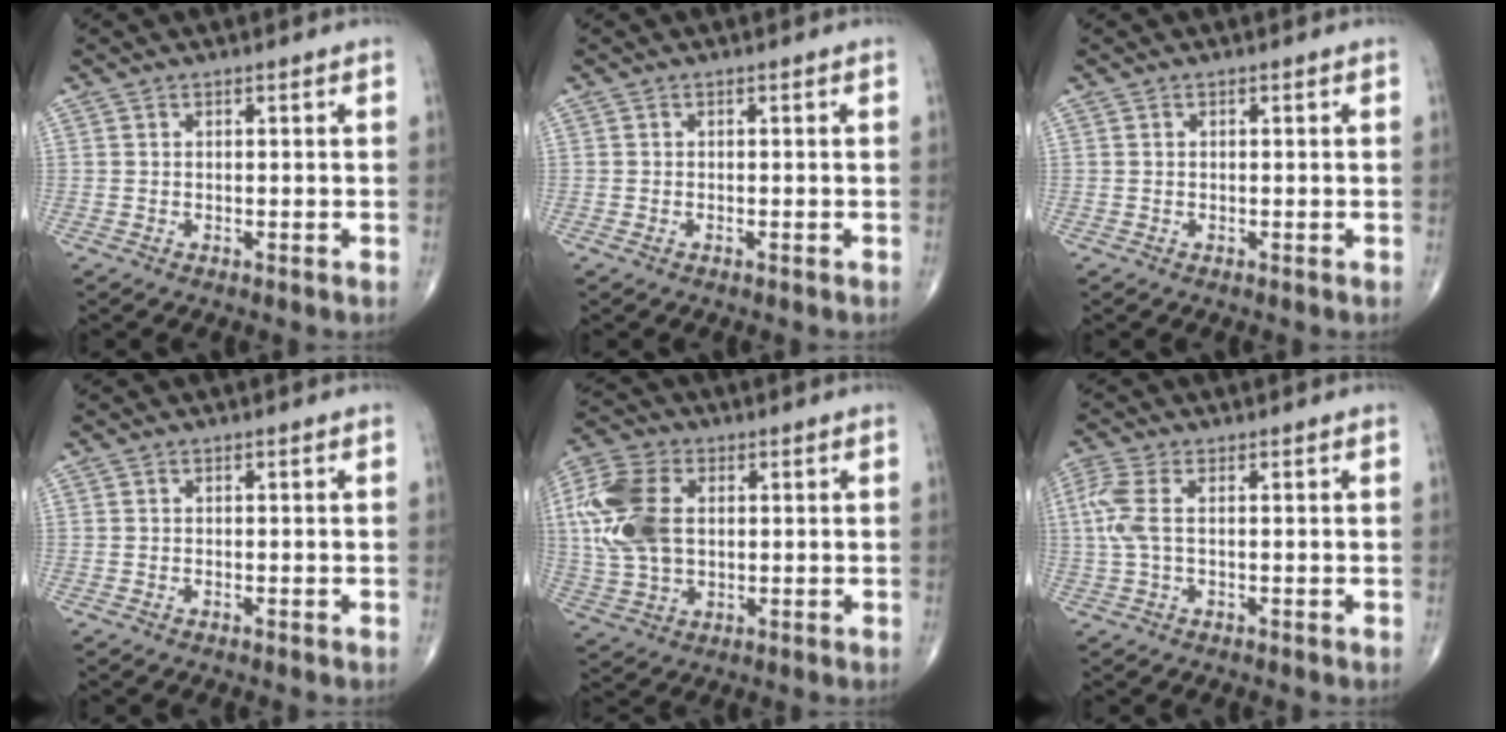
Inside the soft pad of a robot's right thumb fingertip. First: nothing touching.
{"total": 0.6, "force": [-0.3, 0.3, 0.4], "torque": [-0.010, 0.003, -0.004]}
{"total": 0.0}
{"total": 0.0}
{"total": 15.1, "force": [2.3, 9.7, 11.3], "torque": [-0.250, 0.006, 0.044]}
{"total": 5.5, "force": [0.7, 2.3, 5.0], "torque": [-0.154, 0.012, 0.012]}